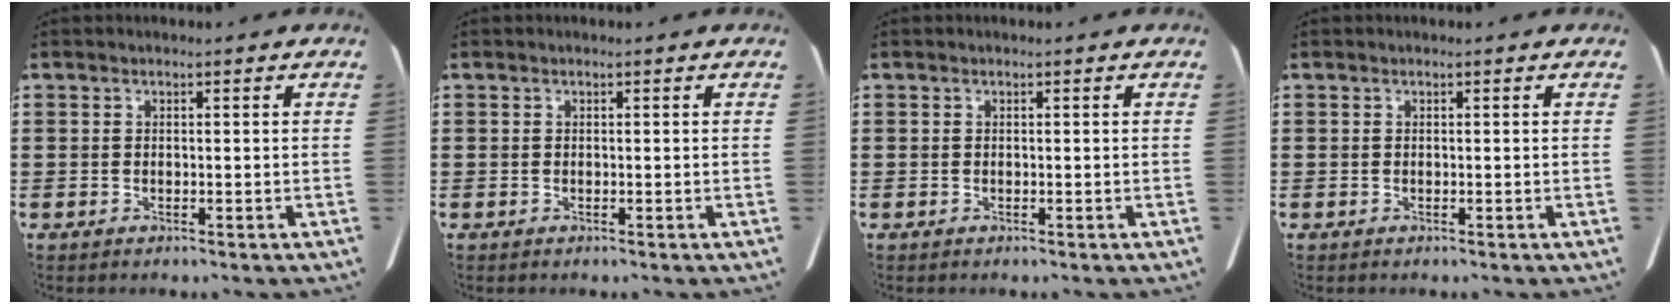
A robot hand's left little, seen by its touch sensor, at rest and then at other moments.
{"total": 0.0}
{"total": 0.0}
{"total": 0.0}